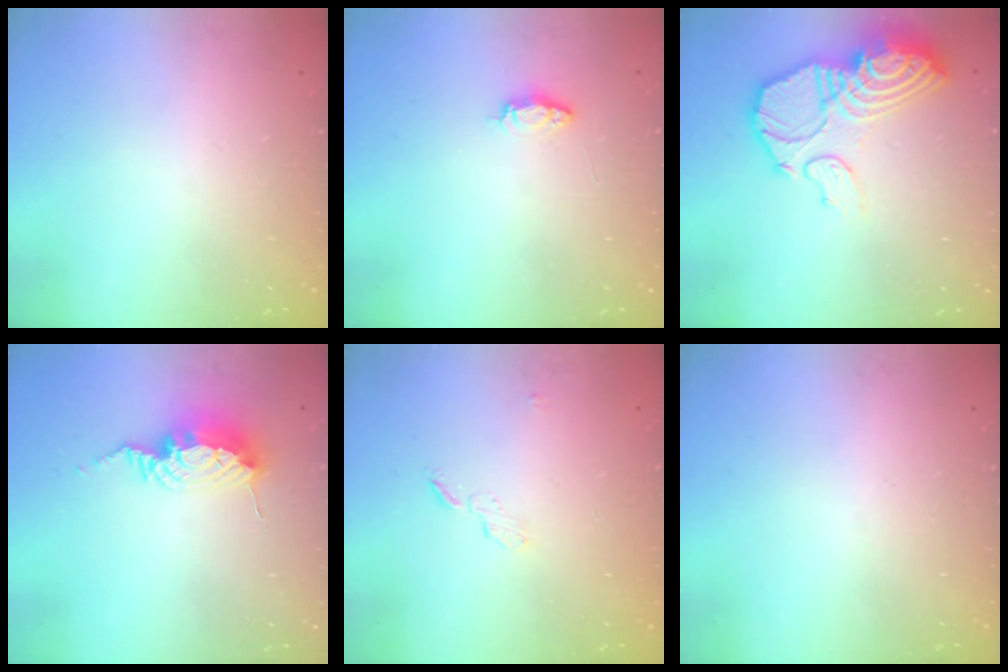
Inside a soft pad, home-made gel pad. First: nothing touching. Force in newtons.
{"total": 3.7, "press": 3.6, "slide": 0.4}
{"total": 19.5, "press": 19.5, "slide": 1.9}
{"total": 10.0, "press": 10.0, "slide": 1.1}
{"total": 3.5, "press": 3.5, "slide": 0.4}
{"total": 0.0}